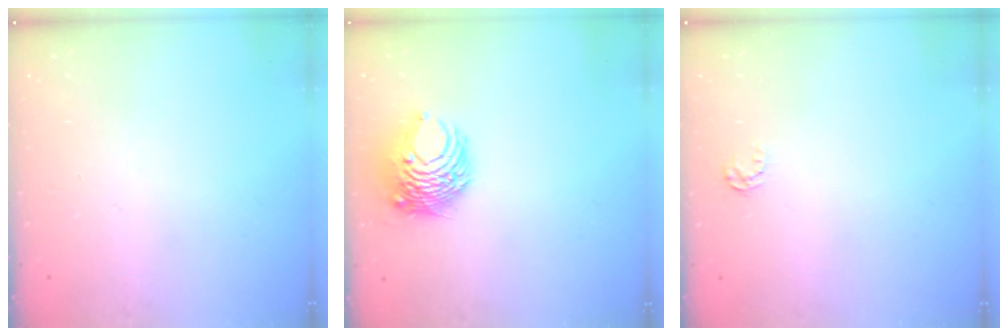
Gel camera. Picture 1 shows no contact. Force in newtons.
{"total": 9.8, "press": 9.8, "slide": 0.7}
{"total": 2.6, "press": 2.6, "slide": 0.4}